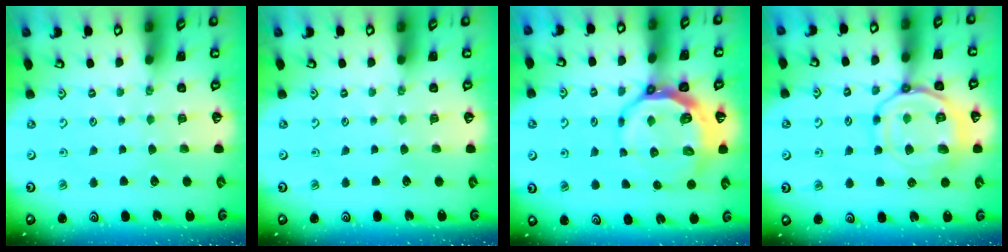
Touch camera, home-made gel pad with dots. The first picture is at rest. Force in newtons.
{"total": 0.0}
{"total": 10.2, "press": 9.3, "slide": 4.2}
{"total": 14.9, "press": 14.8, "slide": 1.6}